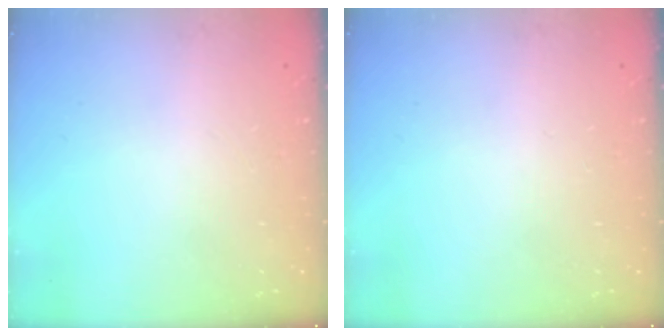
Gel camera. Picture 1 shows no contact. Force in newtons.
{"total": 0.0}